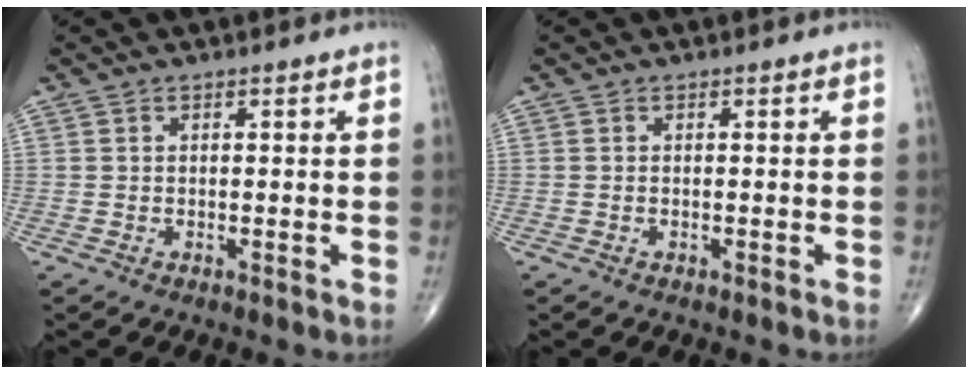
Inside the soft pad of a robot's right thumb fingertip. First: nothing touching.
{"total": 0.0}